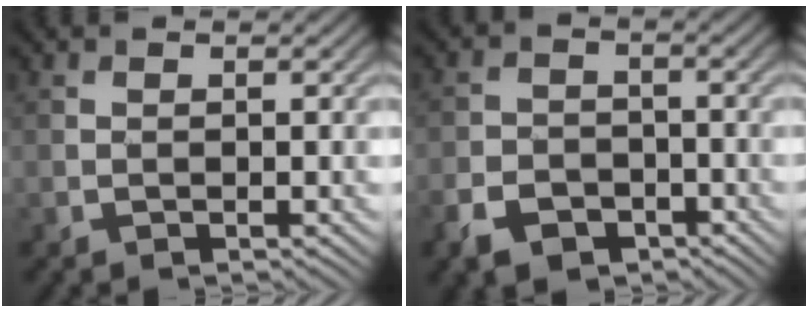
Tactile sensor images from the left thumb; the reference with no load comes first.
{"total": 5.7, "force": [-3.7, 3.6, 2.4], "torque": [-0.054, -0.005, -0.074]}